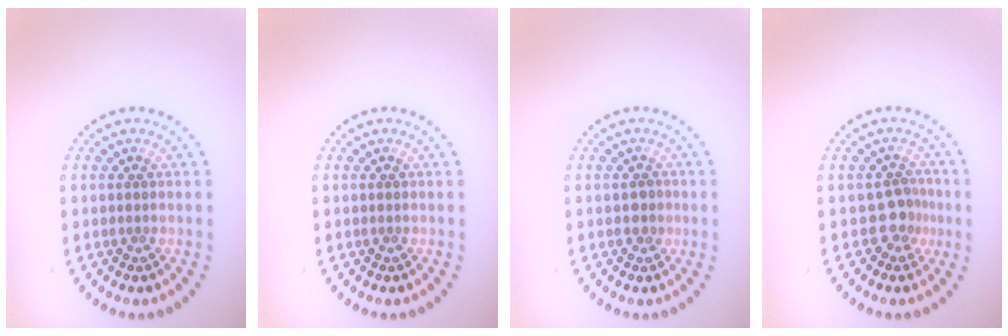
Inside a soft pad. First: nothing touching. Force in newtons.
{"total": 0.0}
{"total": 1.1, "press": 1.0, "slide": 0.5}
{"total": 2.1, "press": 1.6, "slide": 1.3}